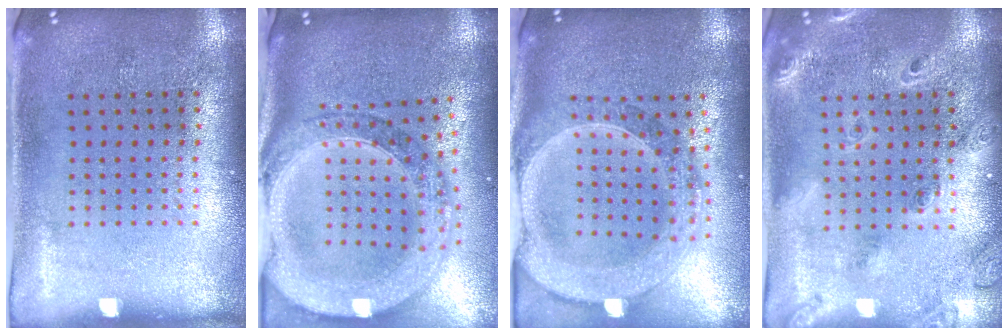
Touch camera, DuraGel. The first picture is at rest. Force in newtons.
{"total": 2.8, "press": 2.4, "slide": 1.4}
{"total": 2.8, "press": 2.4, "slide": 1.4}
{"total": 2.0, "press": 1.7, "slide": 0.9}